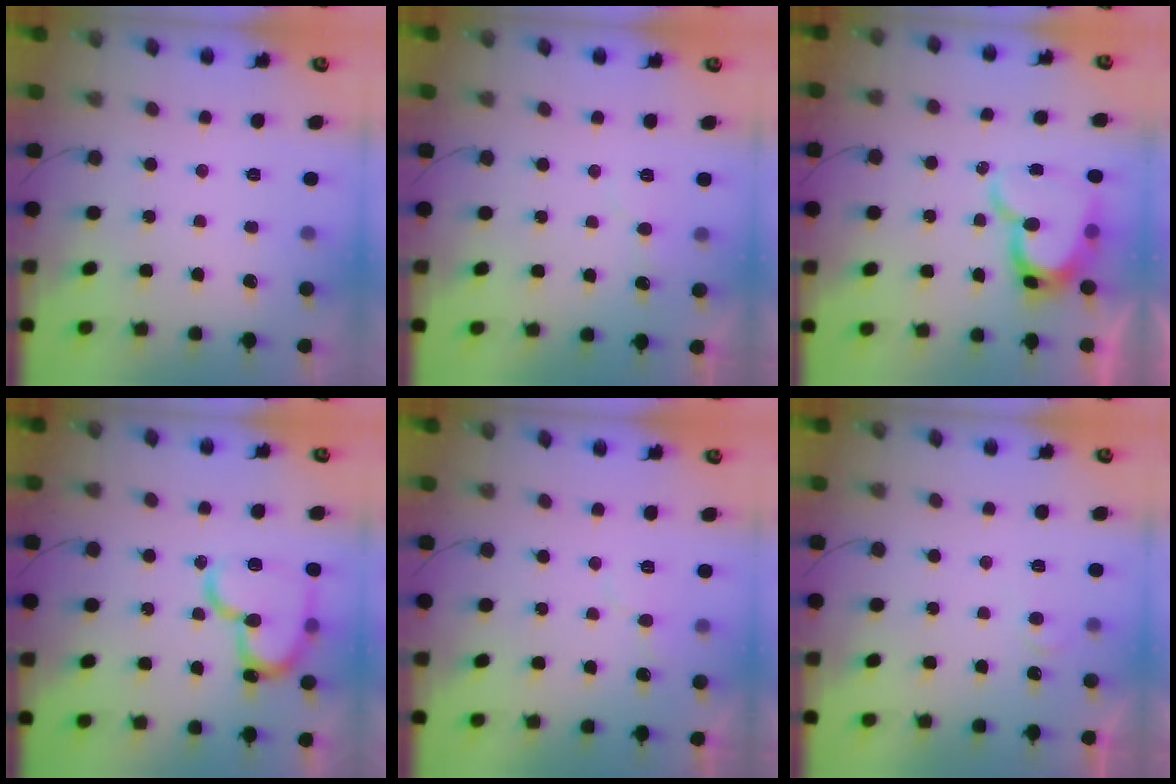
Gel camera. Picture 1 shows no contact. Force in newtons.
{"total": 4.7, "press": 4.7, "slide": 0.5}
{"total": 15.2, "press": 15.1, "slide": 1.4}
{"total": 19.1, "press": 19.0, "slide": 1.8}
{"total": 6.8, "press": 6.8, "slide": 0.5}
{"total": 4.4, "press": 4.4, "slide": 0.5}